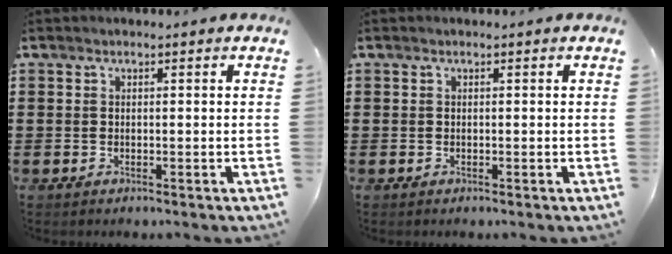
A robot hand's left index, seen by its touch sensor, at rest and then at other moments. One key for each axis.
{"total": 0.0}